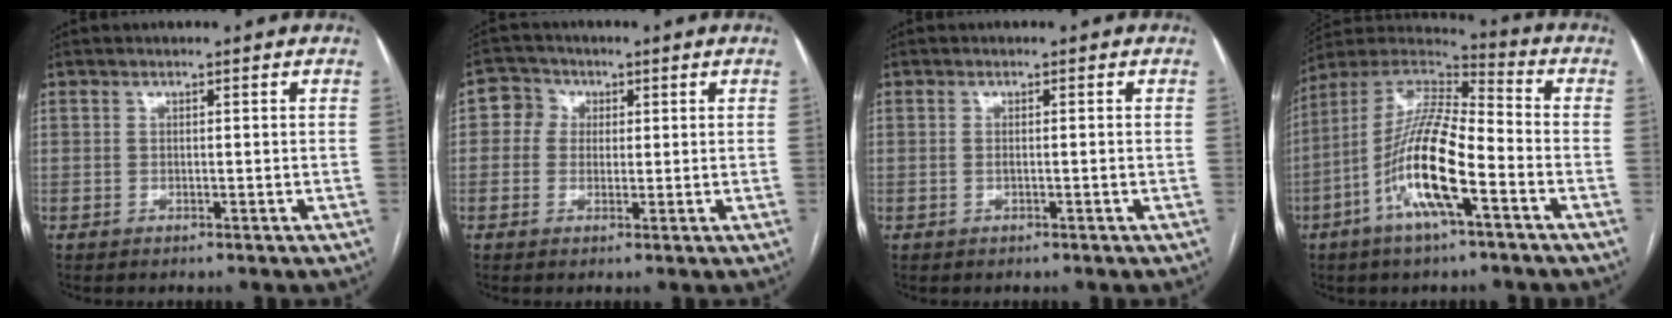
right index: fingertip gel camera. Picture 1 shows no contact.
{"total": 3.7, "force": [0.7, 3.5, 1.0], "torque": [-0.015, 0.016, 0.010]}
{"total": 0.6, "force": [0.0, 0.1, 0.6], "torque": [-0.010, 0.000, 0.004]}
{"total": 15.6, "force": [-5.7, 2.8, 14.3], "torque": [-0.286, 0.001, -0.110]}